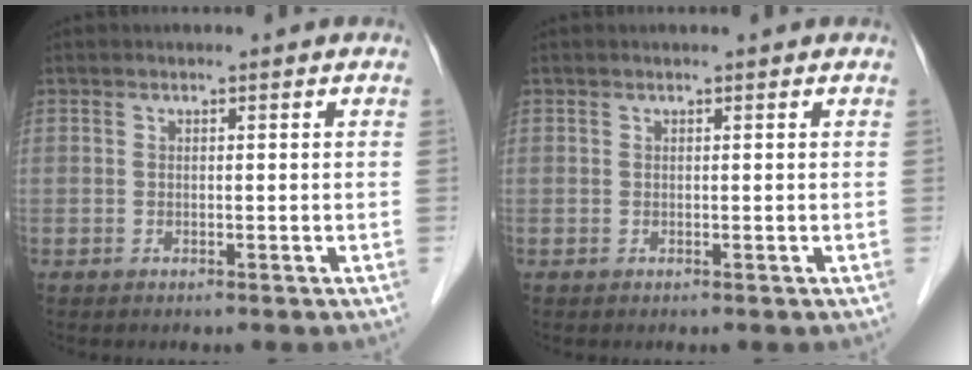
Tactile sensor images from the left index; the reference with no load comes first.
{"total": 0.8, "force": [0.7, 0.0, 0.3], "torque": [-0.005, 0.010, 0.010]}